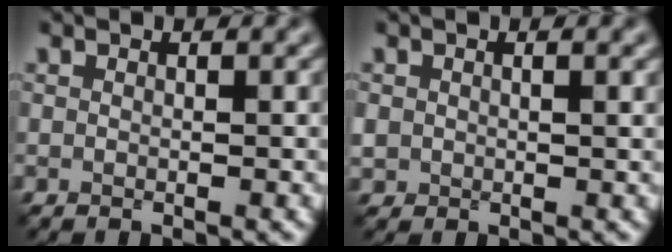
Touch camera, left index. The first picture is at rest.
{"total": 1.6, "force": [0.5, 1.3, 0.9], "torque": [-0.021, -0.005, 0.012]}